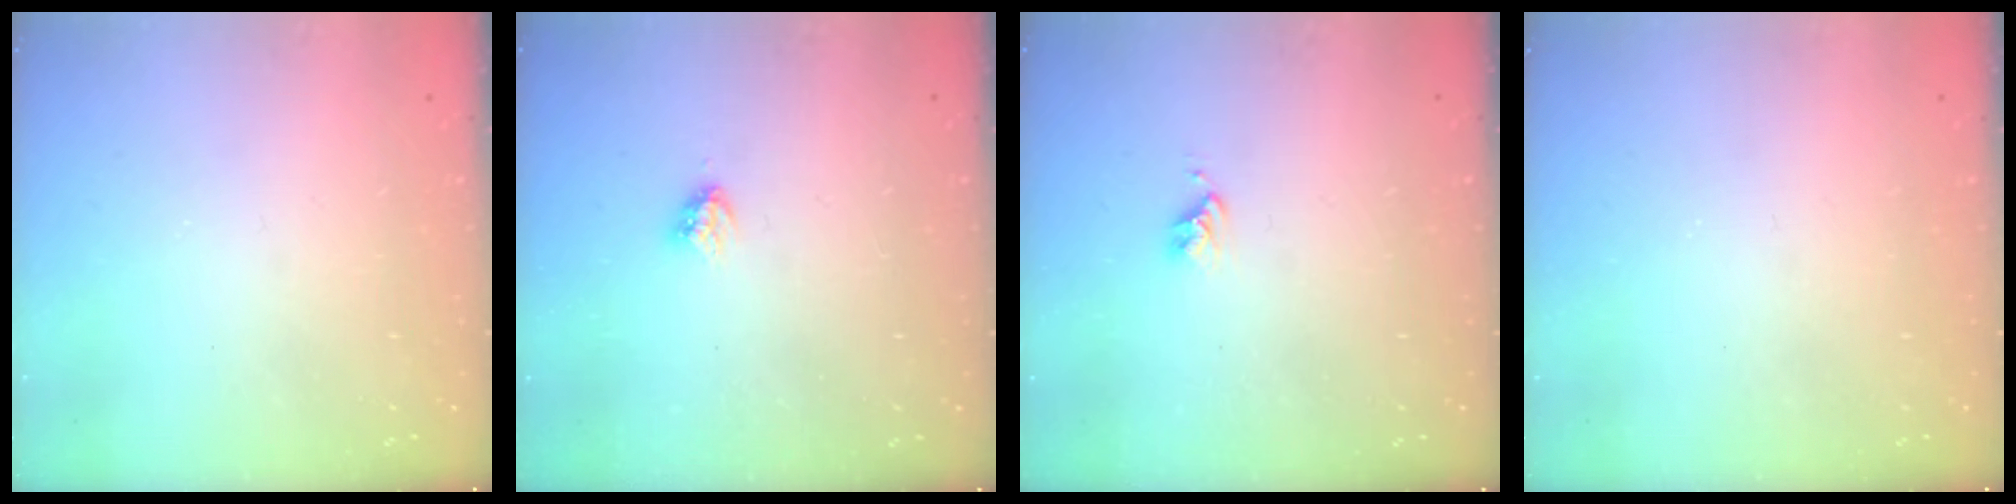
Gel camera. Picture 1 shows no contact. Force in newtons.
{"total": 3.0, "press": 3.0, "slide": 0.2}
{"total": 2.7, "press": 2.7, "slide": 0.4}
{"total": 0.0}